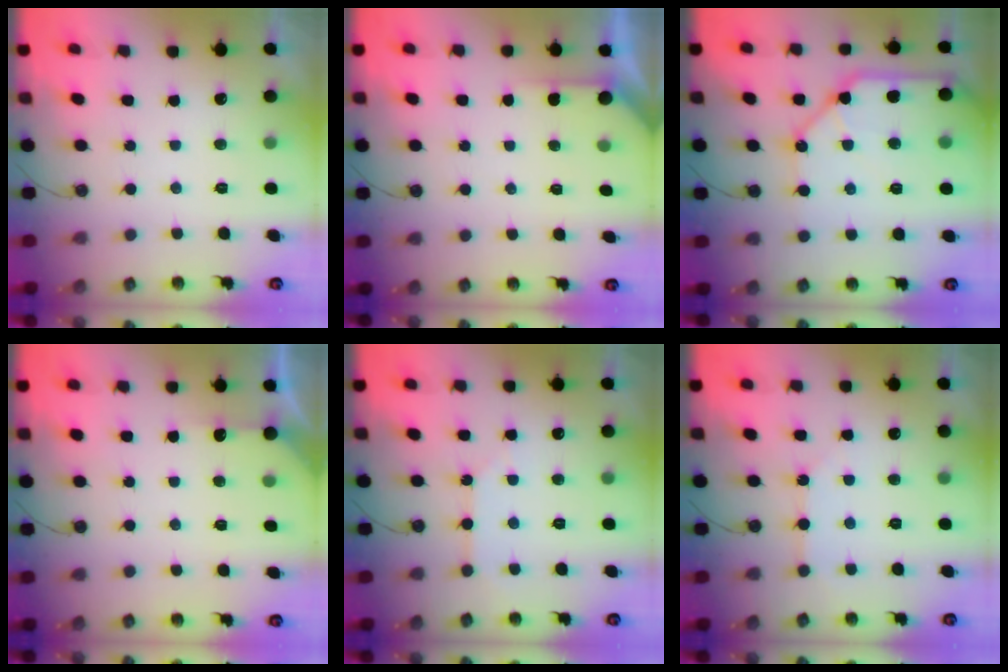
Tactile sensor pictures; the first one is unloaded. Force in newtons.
{"total": 2.9, "press": 2.9, "slide": 0.2}
{"total": 13.1, "press": 13.0, "slide": 1.9}
{"total": 2.7, "press": 2.7, "slide": 0.2}
{"total": 3.0, "press": 3.0, "slide": 0.4}
{"total": 3.4, "press": 3.4, "slide": 0.6}